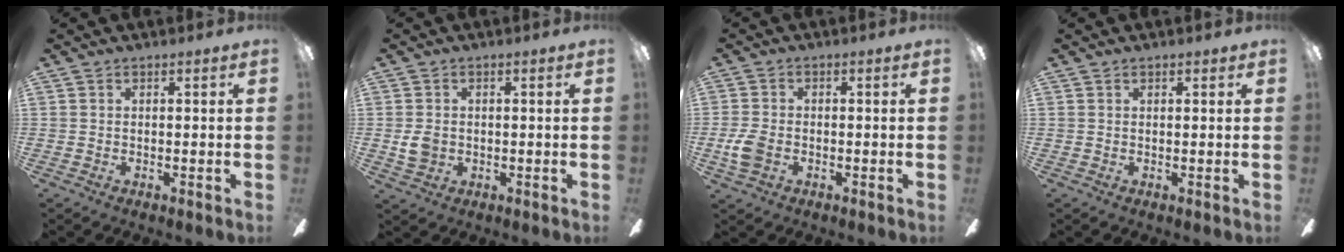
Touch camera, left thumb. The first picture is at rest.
{"total": 3.9, "force": [-0.2, 3.2, 2.2], "torque": [-0.039, 0.003, -0.005]}
{"total": 5.6, "force": [-1.6, 3.7, 3.8], "torque": [-0.085, 0.007, -0.032]}
{"total": 0.6, "force": [0.5, 0.2, 0.2], "torque": [0.002, -0.003, 0.008]}